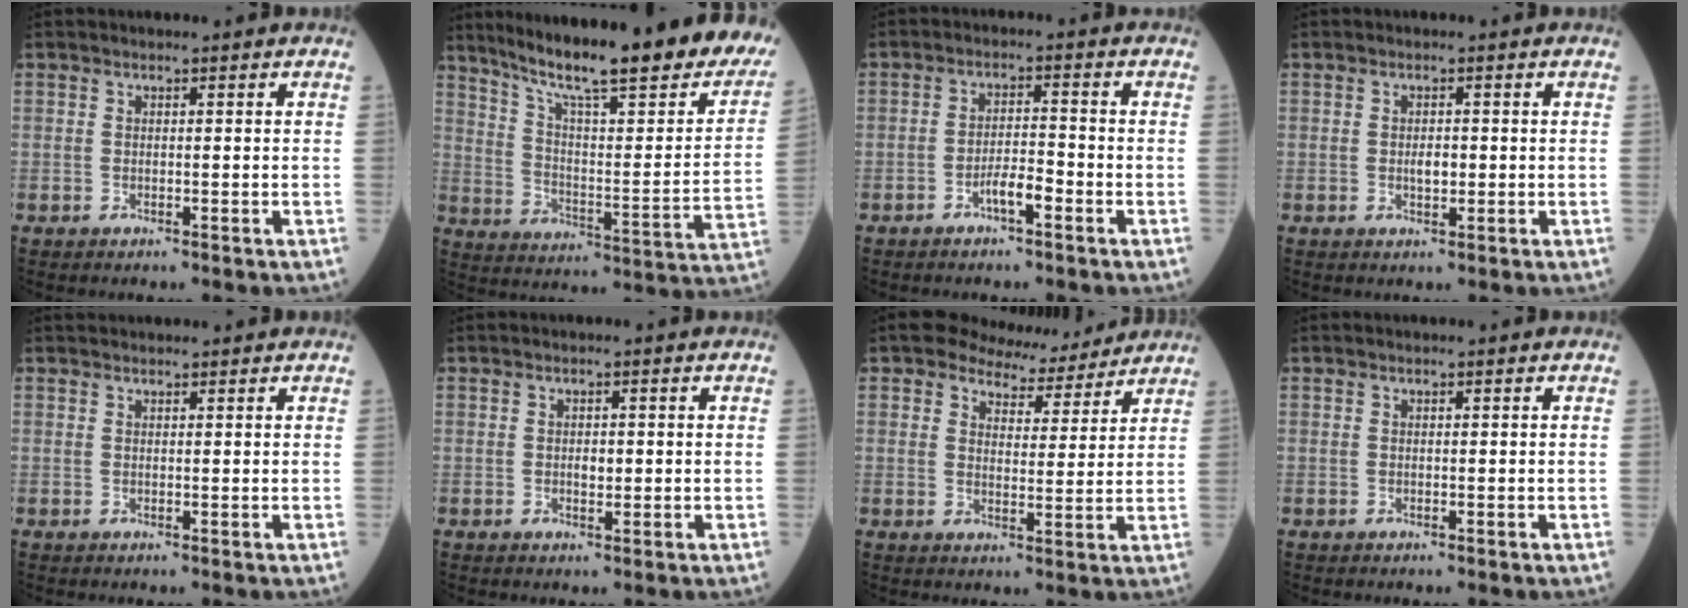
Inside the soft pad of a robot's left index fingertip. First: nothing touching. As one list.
[{"total": 30.4, "force": [24.4, 3.6, 17.7], "torque": [-0.272, -0.057, 0.326]}, {"total": 3.5, "force": [-2.1, 0.7, 2.7], "torque": [-0.050, 0.003, -0.040]}, {"total": 1.7, "force": [-0.1, 0.9, 1.5], "torque": [-0.026, 0.000, 0.000]}, {"total": 2.9, "force": [2.8, 0.4, 0.7], "torque": [-0.007, 0.031, 0.041]}, {"total": 1.5, "force": [-0.1, 0.8, 1.2], "torque": [-0.021, 0.001, 0.000]}, {"total": 7.1, "force": [6.5, 2.6, 1.0], "torque": [-0.017, 0.004, 0.090]}, {"total": 0.0}]